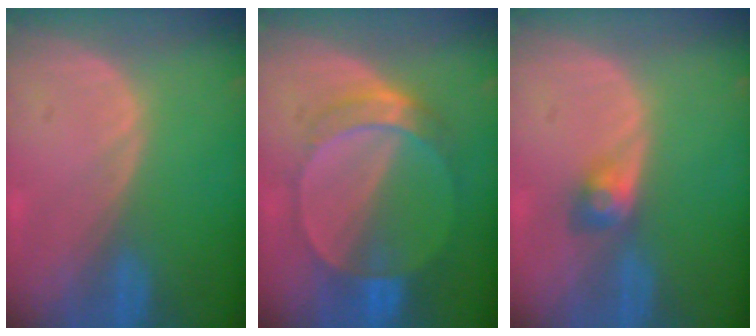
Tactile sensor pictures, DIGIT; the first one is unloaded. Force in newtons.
{"total": 7.5, "press": 6.6, "slide": 3.5}
{"total": 3.0, "press": 2.6, "slide": 1.5}